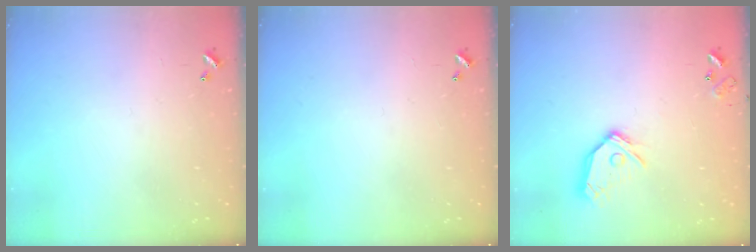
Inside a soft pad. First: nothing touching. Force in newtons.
{"total": 0.0}
{"total": 12.2, "press": 12.1, "slide": 1.4}